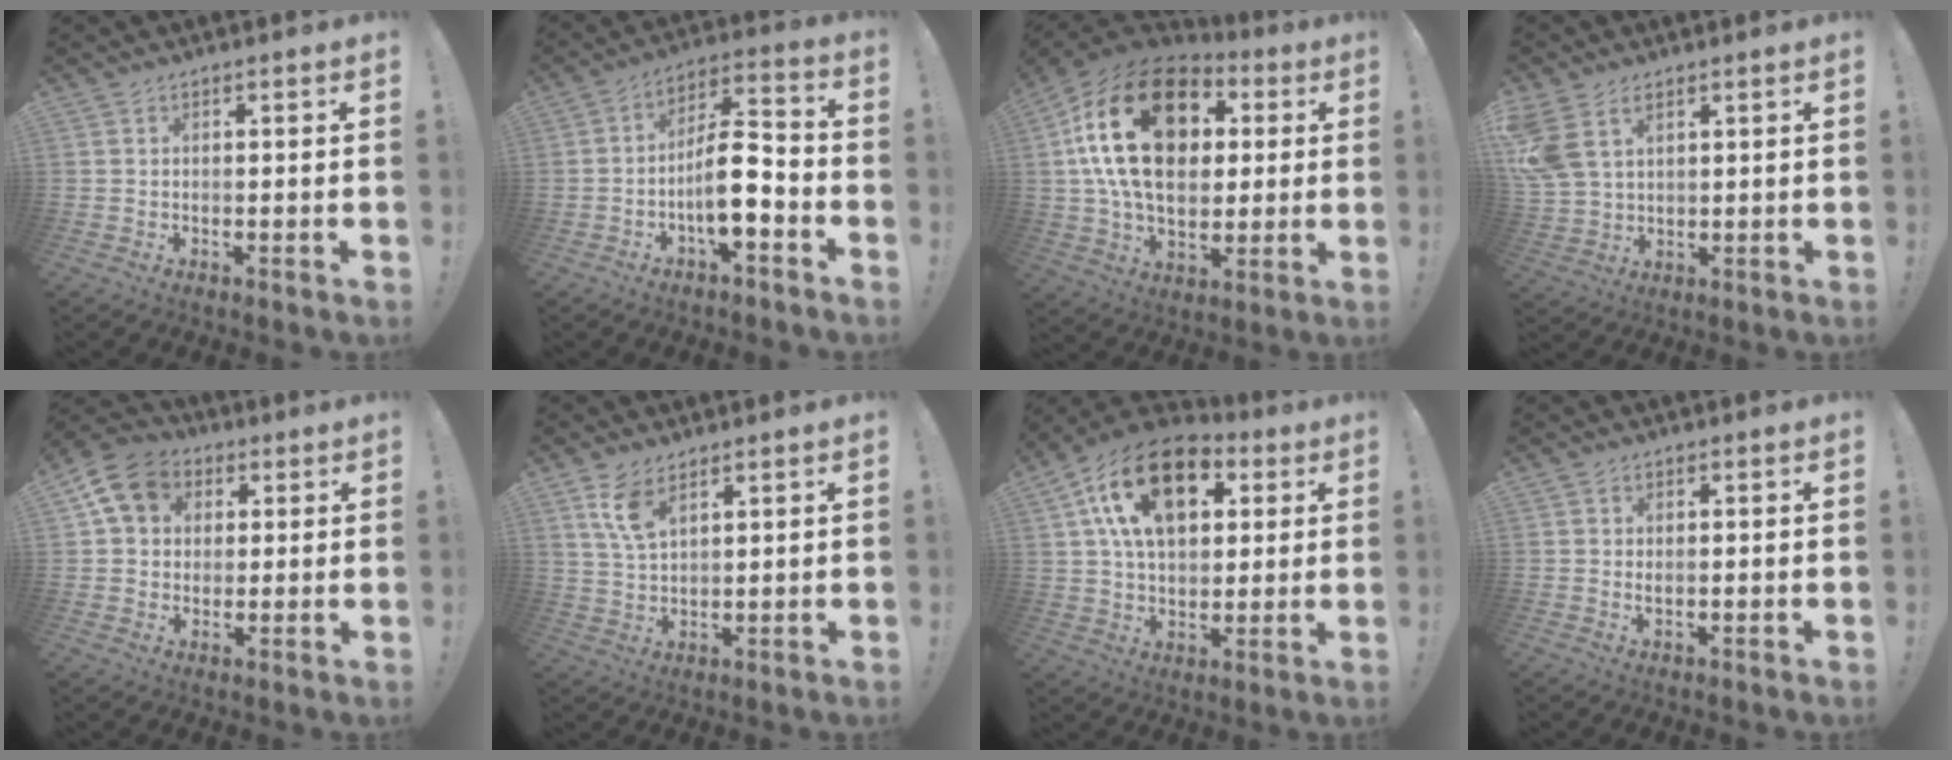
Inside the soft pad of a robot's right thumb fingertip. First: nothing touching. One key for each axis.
{"total": 12.9, "fx": -4.1, "fy": 4.6, "fz": 11.3, "tx": -0.193, "ty": 0.019, "tz": -0.068}
{"total": 26.2, "fx": 6.5, "fy": 17.0, "fz": 18.9, "tx": -0.354, "ty": -0.006, "tz": 0.118}
{"total": 8.0, "fx": 4.1, "fy": 5.2, "fz": 4.6, "tx": -0.092, "ty": -0.015, "tz": 0.082}
{"total": 11.9, "fx": 4.1, "fy": 9.7, "fz": 5.6, "tx": -0.074, "ty": -0.007, "tz": 0.083}
{"total": 7.5, "fx": 4.5, "fy": 3.3, "fz": 5.0, "tx": -0.091, "ty": -0.015, "tz": 0.083}
{"total": 20.2, "fx": 7.9, "fy": 12.5, "fz": 13.8, "tx": -0.234, "ty": -0.020, "tz": 0.141}
{"total": 0.9, "fx": 0.4, "fy": 0.5, "fz": 0.6, "tx": 0.000, "ty": -0.004, "tz": 0.004}